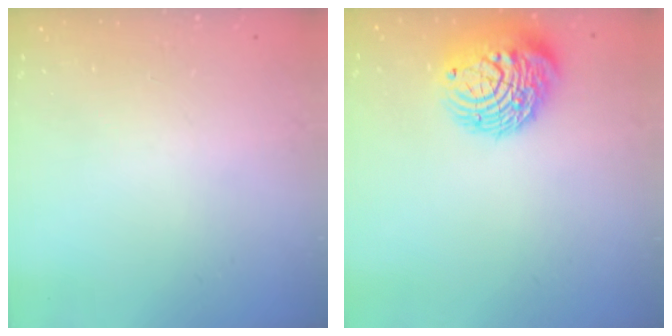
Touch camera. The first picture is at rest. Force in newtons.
{"total": 12.8, "press": 12.7, "slide": 1.9}